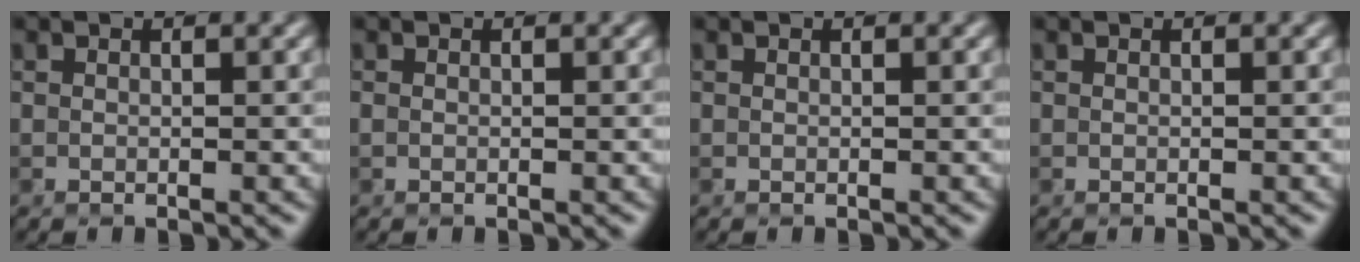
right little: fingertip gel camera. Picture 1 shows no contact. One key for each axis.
{"total": 0.0}
{"total": 0.0}
{"total": 0.0}